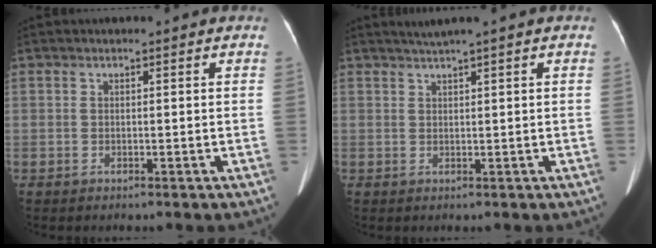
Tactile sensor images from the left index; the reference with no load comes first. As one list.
[{"total": 1.8, "force": [1.4, -0.5, 1.1], "torque": [-0.021, 0.008, 0.030]}]